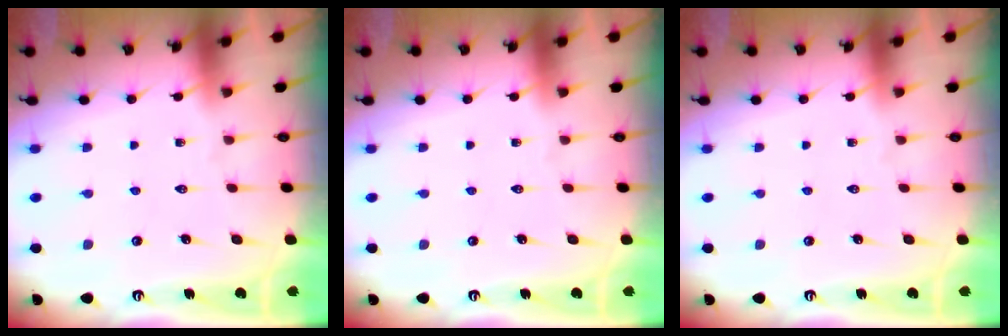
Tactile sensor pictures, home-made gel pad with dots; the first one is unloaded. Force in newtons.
{"total": 0.0}
{"total": 0.0}